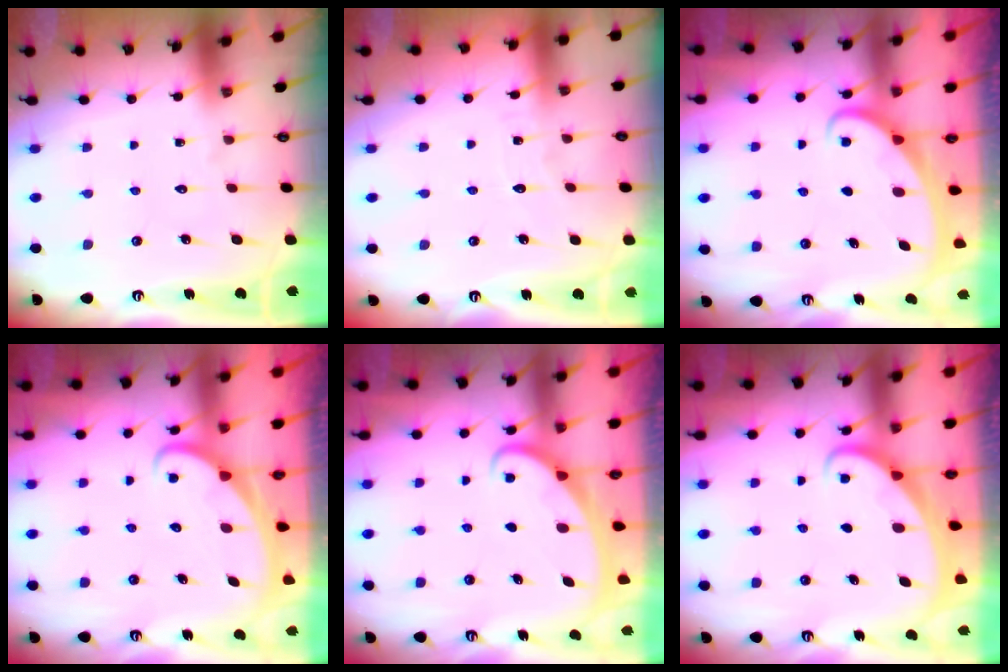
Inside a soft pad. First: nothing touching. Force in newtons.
{"total": 3.1, "press": 3.1, "slide": 0.4}
{"total": 2.2, "press": 2.2, "slide": 0.4}
{"total": 2.5, "press": 2.5, "slide": 0.3}
{"total": 2.2, "press": 2.2, "slide": 0.4}
{"total": 1.5, "press": 1.5, "slide": 0.2}